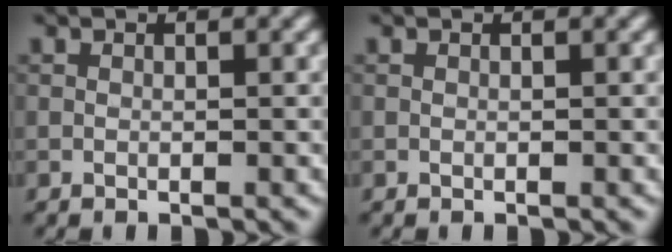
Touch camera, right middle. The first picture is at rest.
{"total": 0.0}